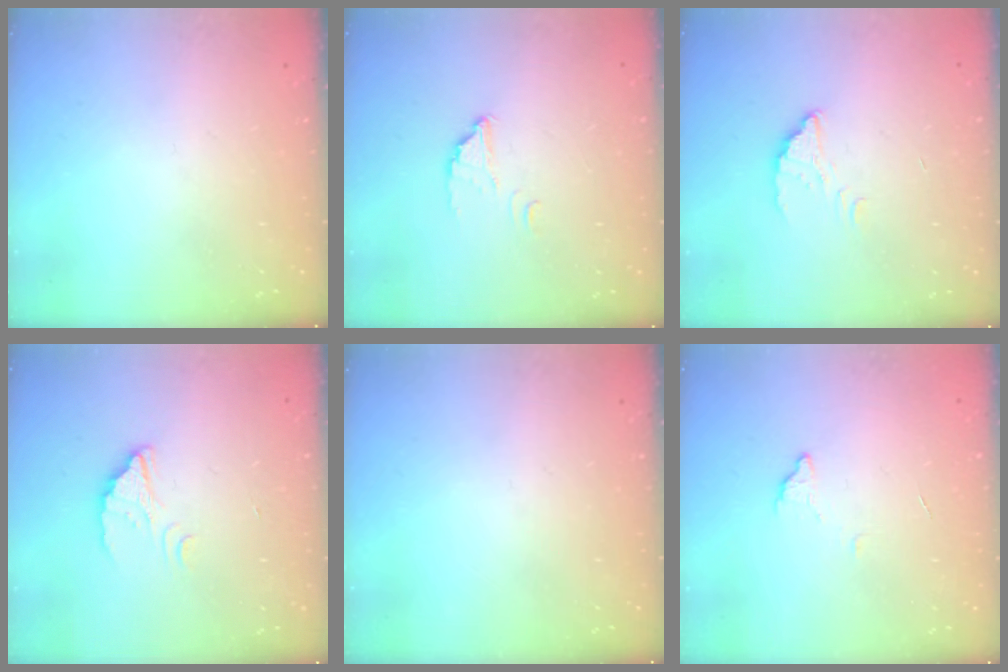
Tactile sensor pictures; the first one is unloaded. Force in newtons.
{"total": 2.7, "press": 2.7, "slide": 0.1}
{"total": 2.6, "press": 2.5, "slide": 0.3}
{"total": 2.7, "press": 2.7, "slide": 0.1}
{"total": 0.0}
{"total": 3.2, "press": 3.2, "slide": 0.2}